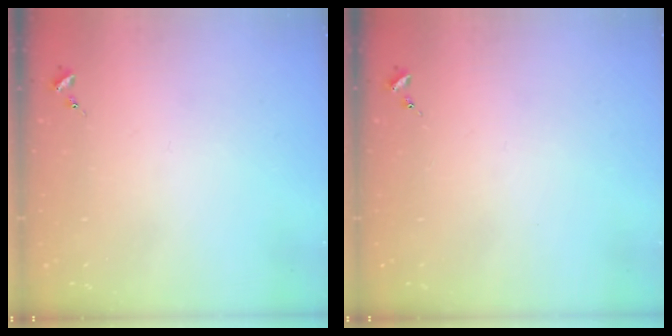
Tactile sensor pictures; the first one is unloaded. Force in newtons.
{"total": 0.0}